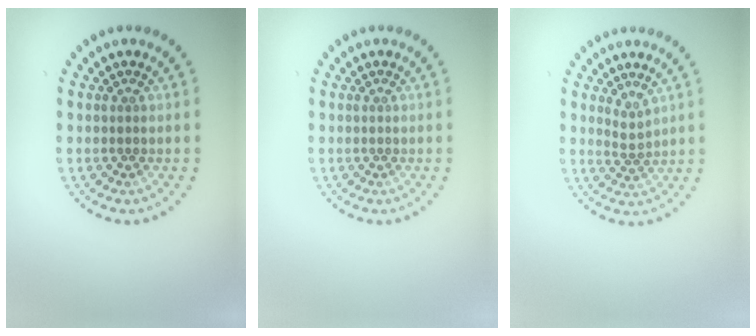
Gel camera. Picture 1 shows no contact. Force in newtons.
{"total": 0.0}
{"total": 1.3, "press": 0.9, "slide": 1.0}